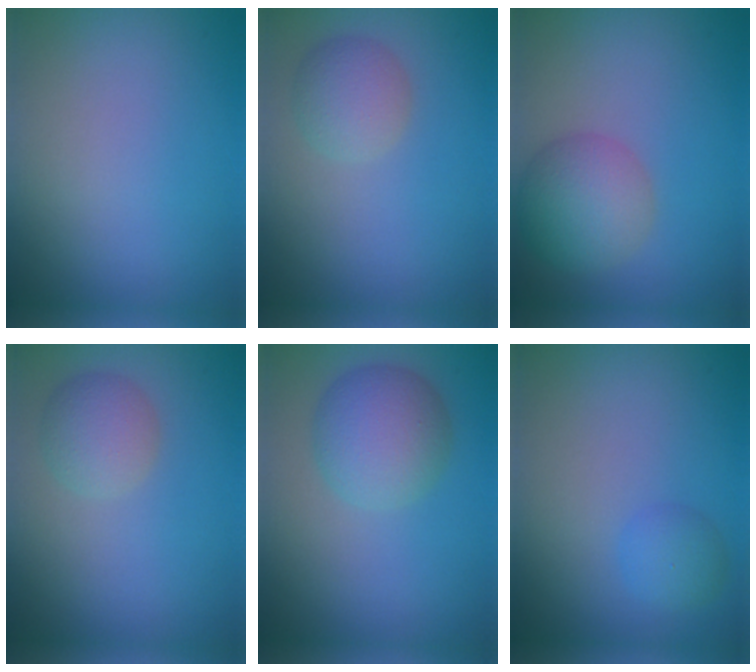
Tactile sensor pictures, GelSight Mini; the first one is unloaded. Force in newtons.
{"total": 2.8, "press": 2.8, "slide": 0.1}
{"total": 4.8, "press": 4.8, "slide": 0.1}
{"total": 2.8, "press": 2.8, "slide": 0.1}
{"total": 4.9, "press": 4.9, "slide": 0.1}
{"total": 1.7, "press": 1.7, "slide": 0.0}